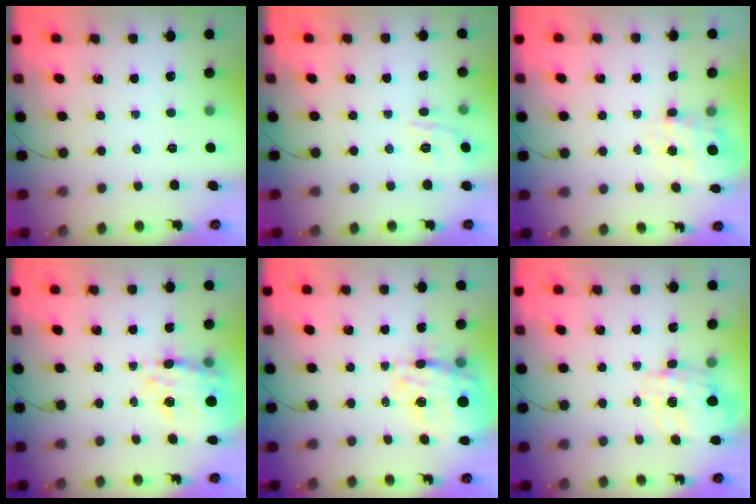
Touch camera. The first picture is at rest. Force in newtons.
{"total": 7.5, "press": 7.4, "slide": 1.0}
{"total": 7.1, "press": 7.0, "slide": 0.8}
{"total": 15.8, "press": 15.4, "slide": 3.8}
{"total": 21.8, "press": 21.3, "slide": 4.7}
{"total": 2.7, "press": 2.6, "slide": 0.9}